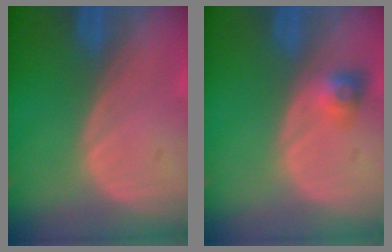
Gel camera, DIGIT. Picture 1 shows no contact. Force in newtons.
{"total": 3.0, "press": 2.7, "slide": 1.3}